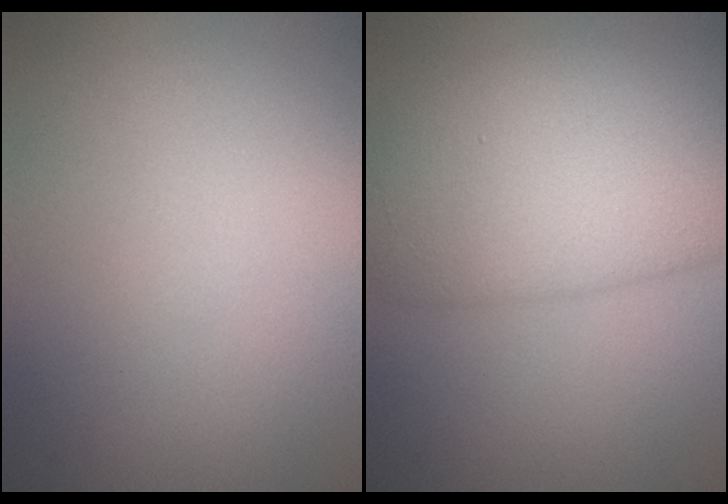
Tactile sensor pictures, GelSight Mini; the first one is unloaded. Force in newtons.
{"total": 10.3, "press": 10.3, "slide": 0.5}